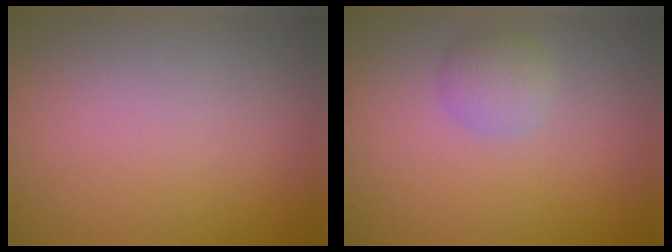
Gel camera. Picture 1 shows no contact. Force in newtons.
{"total": 1.8, "press": 1.8, "slide": 0.1}